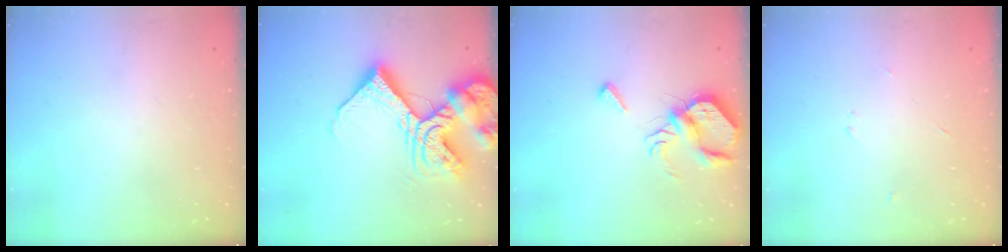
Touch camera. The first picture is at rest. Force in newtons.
{"total": 19.4, "press": 19.2, "slide": 2.3}
{"total": 7.9, "press": 7.9, "slide": 0.7}
{"total": 2.2, "press": 2.2, "slide": 0.2}